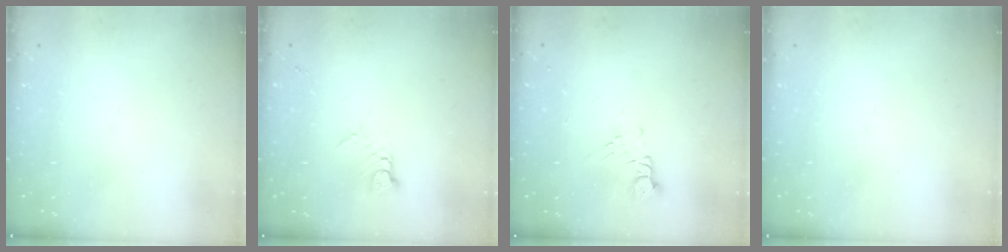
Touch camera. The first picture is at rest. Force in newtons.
{"total": 2.5, "press": 2.5, "slide": 0.3}
{"total": 2.5, "press": 2.5, "slide": 0.3}
{"total": 0.0}